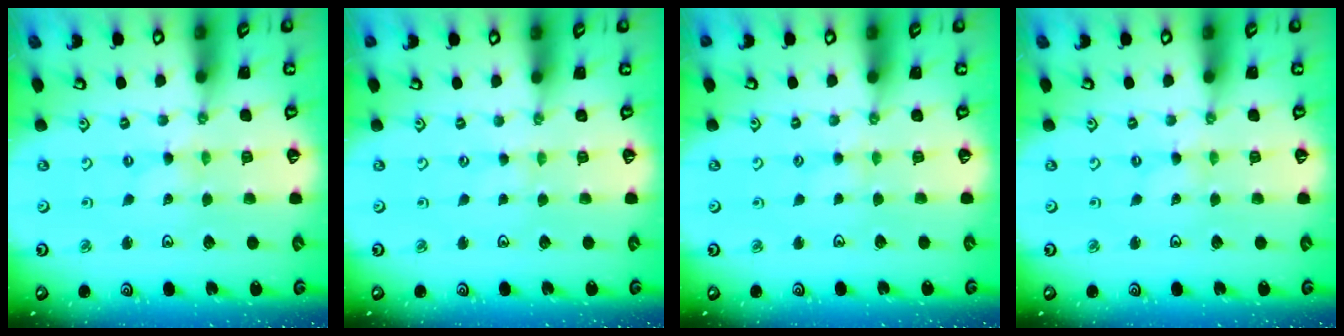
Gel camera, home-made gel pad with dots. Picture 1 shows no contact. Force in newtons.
{"total": 0.5, "press": 0.5, "slide": 0.1}
{"total": 3.1, "press": 3.1, "slide": 0.5}
{"total": 0.0}